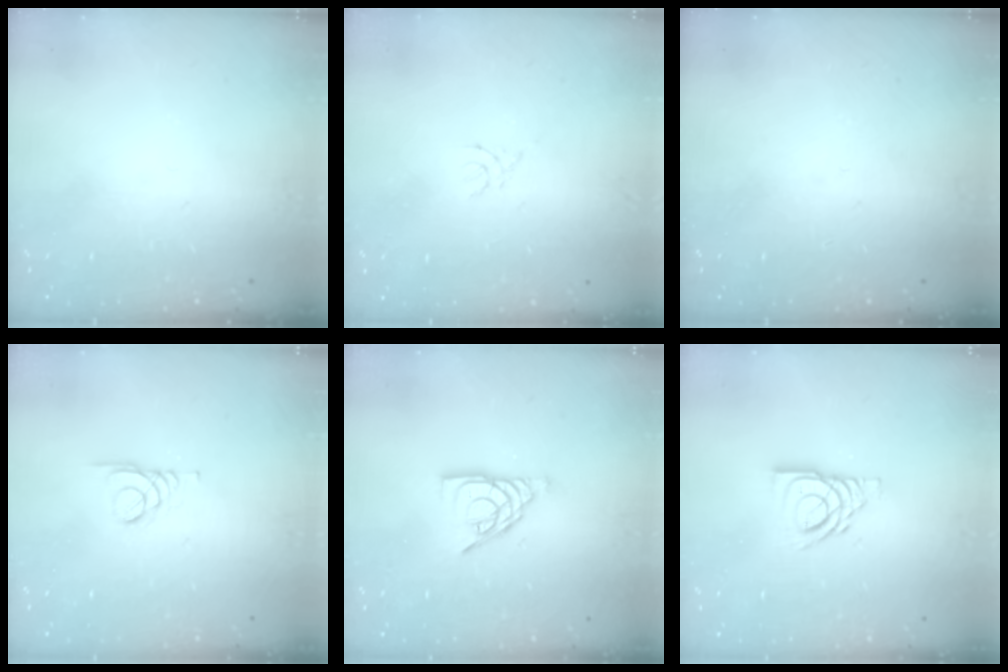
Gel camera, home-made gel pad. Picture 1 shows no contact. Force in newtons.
{"total": 1.4, "press": 1.4, "slide": 0.3}
{"total": 0.0}
{"total": 1.4, "press": 1.4, "slide": 0.2}
{"total": 9.0, "press": 8.9, "slide": 1.3}
{"total": 11.3, "press": 11.3, "slide": 1.3}